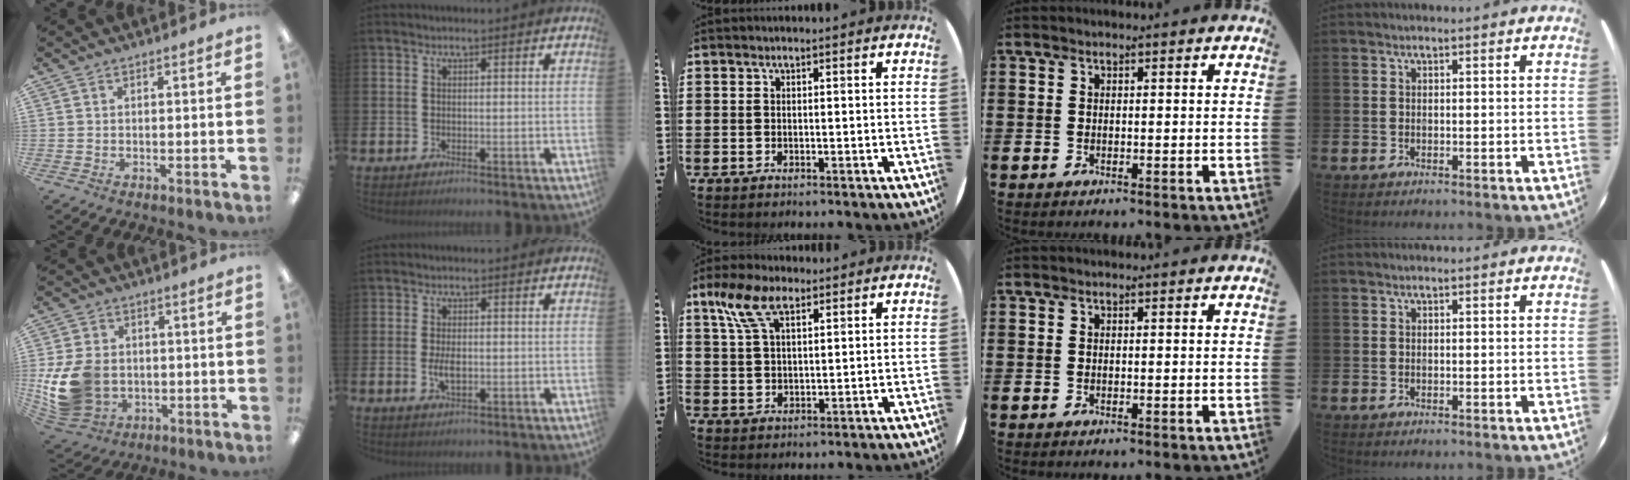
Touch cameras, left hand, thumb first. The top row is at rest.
{"thumb": {"total": 14.8, "force": [-1.8, 11.8, 8.8], "torque": [-0.200, 0.007, -0.028]}, "index": {"total": 3.0, "force": [-0.3, 1.5, 2.6], "torque": [-0.049, 0.003, -0.006]}, "middle": {"total": 6.9, "force": [4.2, 3.0, 4.7], "torque": [-0.103, 0.004, 0.076]}}